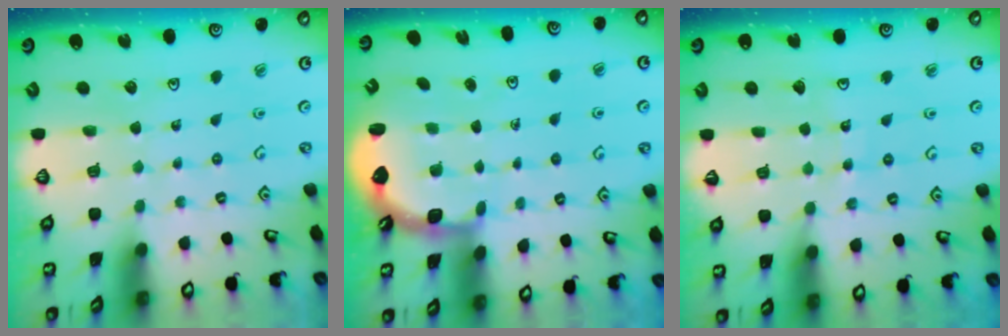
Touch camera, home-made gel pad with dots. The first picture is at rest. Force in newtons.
{"total": 2.6, "press": 2.2, "slide": 1.3}
{"total": 8.0, "press": 7.9, "slide": 0.9}